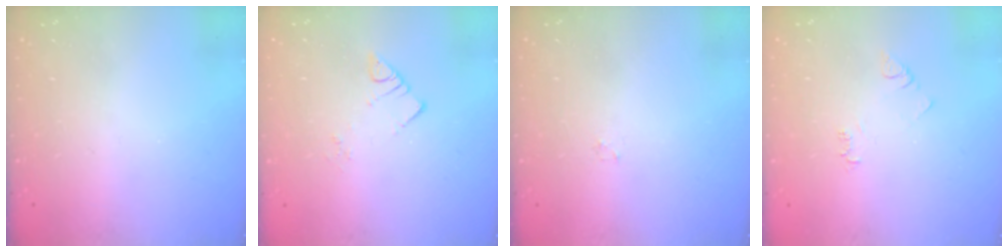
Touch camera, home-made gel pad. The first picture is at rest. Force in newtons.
{"total": 2.6, "press": 2.6, "slide": 0.1}
{"total": 0.8, "press": 0.8, "slide": 0.2}
{"total": 3.9, "press": 3.9, "slide": 0.5}